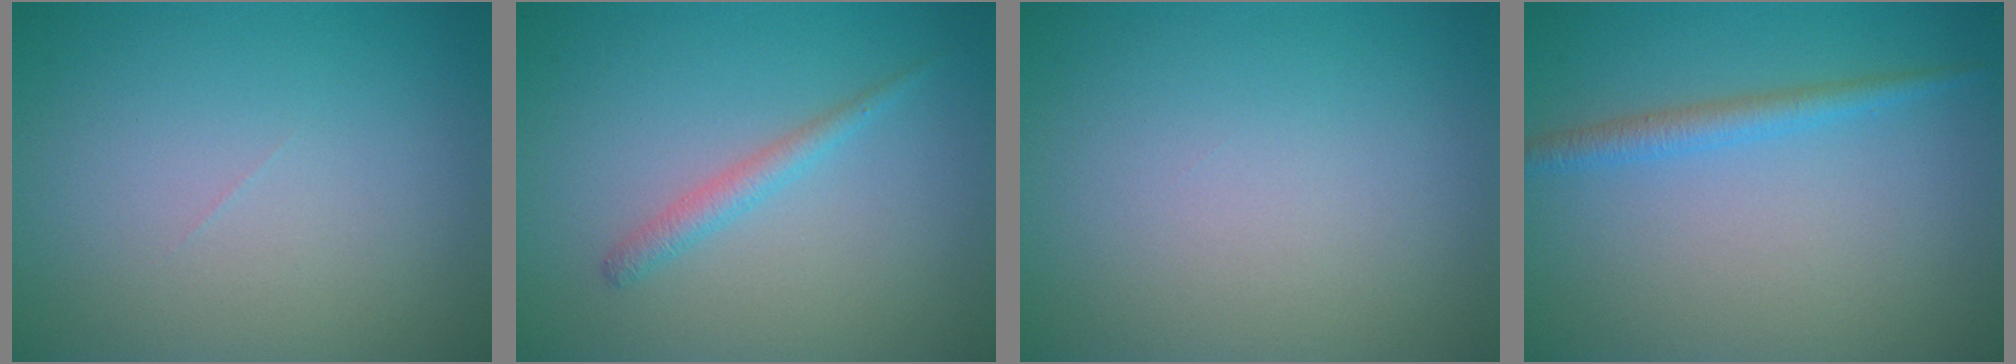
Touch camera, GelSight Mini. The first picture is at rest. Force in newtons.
{"total": 1.5, "press": 1.5, "slide": 0.1}
{"total": 0.0}
{"total": 1.9, "press": 1.9, "slide": 0.0}